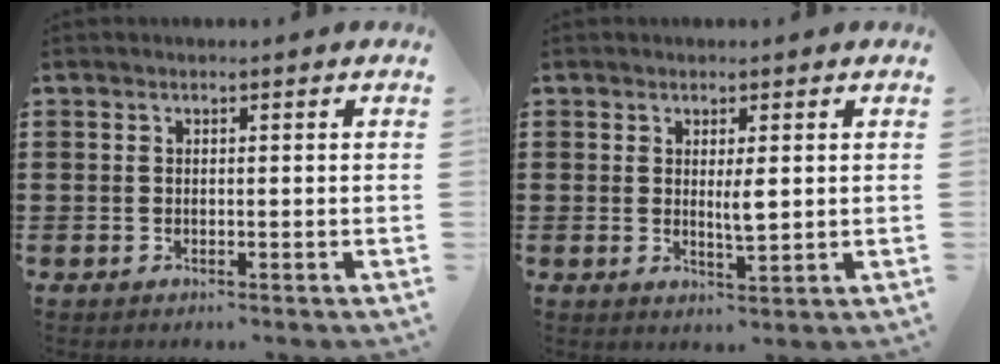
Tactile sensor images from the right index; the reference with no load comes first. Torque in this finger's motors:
{"motor_torque": [-0.01, 0.06, 0.24, 0.06]}